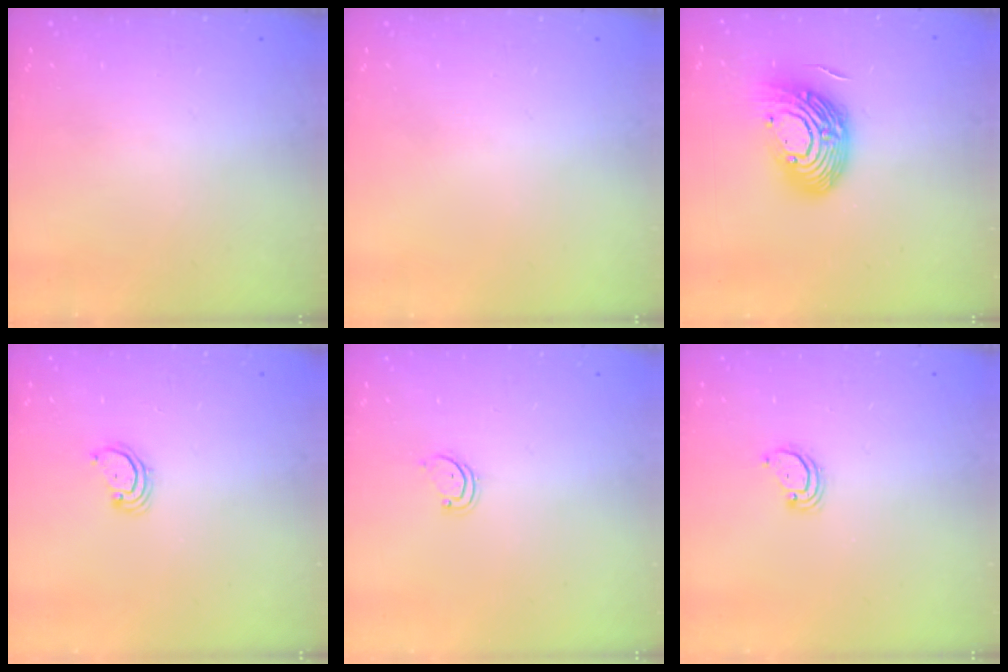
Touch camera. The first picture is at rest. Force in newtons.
{"total": 0.0}
{"total": 16.1, "press": 16.0, "slide": 1.3}
{"total": 2.3, "press": 2.3, "slide": 0.2}
{"total": 1.9, "press": 1.9, "slide": 0.2}
{"total": 2.6, "press": 2.6, "slide": 0.1}